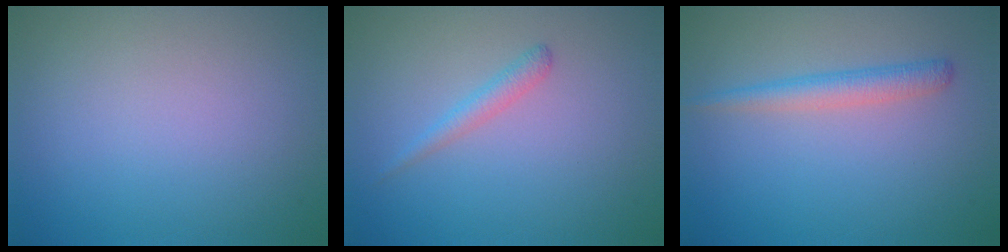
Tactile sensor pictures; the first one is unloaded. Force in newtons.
{"total": 1.4, "press": 1.4, "slide": 0.0}
{"total": 2.1, "press": 2.1, "slide": 0.1}